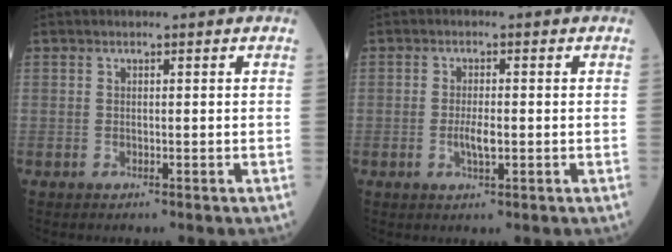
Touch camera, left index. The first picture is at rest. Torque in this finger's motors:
{"motor_torque": [0.40, 0.24, 0.08, 0.02]}